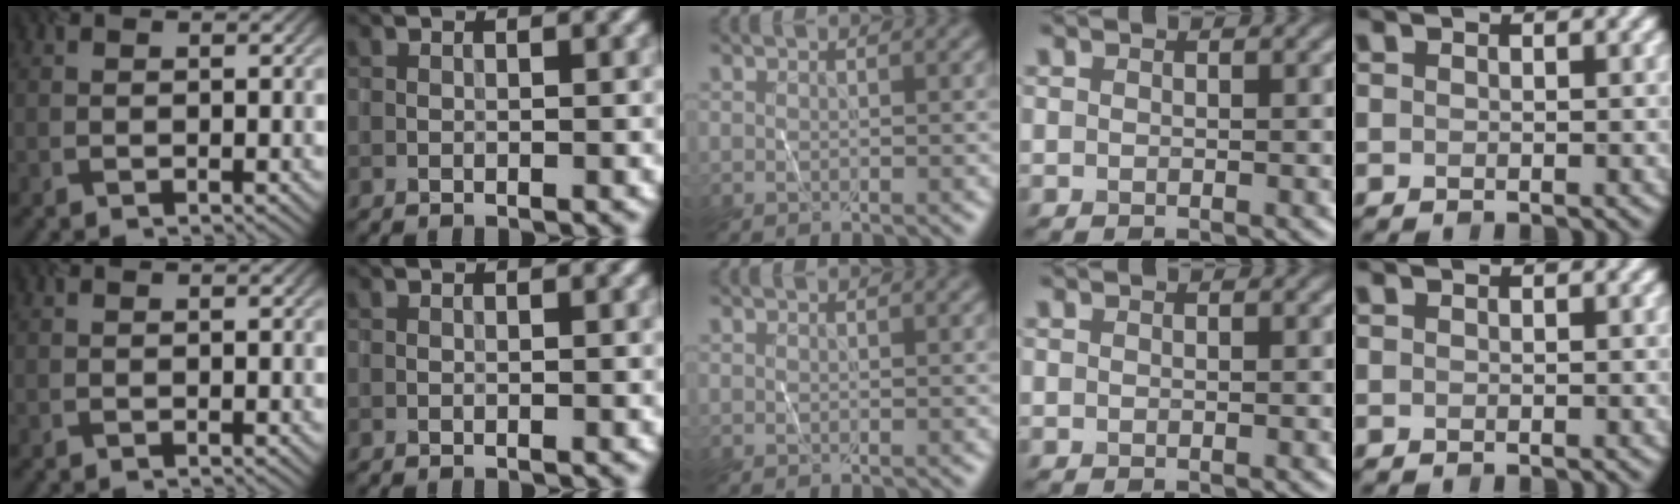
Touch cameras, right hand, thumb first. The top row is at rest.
{}